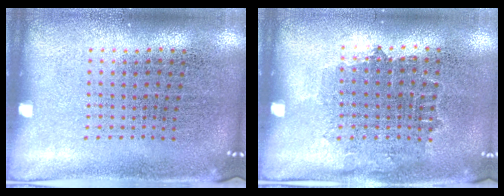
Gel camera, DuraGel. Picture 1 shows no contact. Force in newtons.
{"total": 0.8, "press": 0.8, "slide": 0.4}